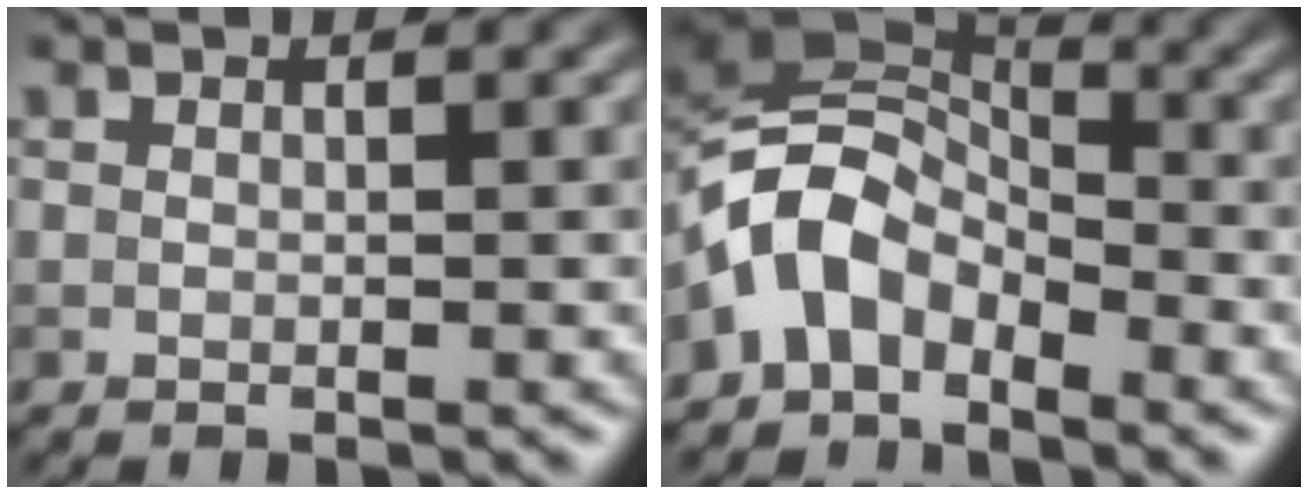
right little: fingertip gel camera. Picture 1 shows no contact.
{"total": 6.3, "force": [-3.3, 4.0, 3.6], "torque": [-0.058, 0.008, -0.077]}